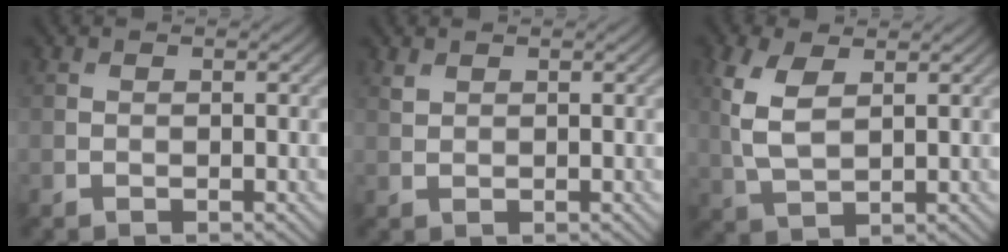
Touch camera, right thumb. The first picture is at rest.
{"total": 0.8, "force": [0.7, 0.3, 0.3], "torque": [-0.012, -0.001, 0.018]}
{"total": 5.9, "force": [1.8, 3.0, 4.7], "torque": [-0.124, 0.003, 0.039]}